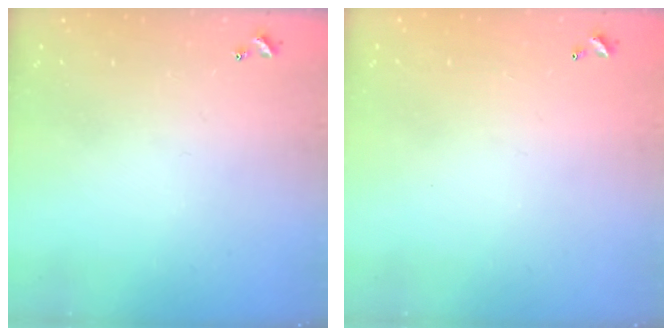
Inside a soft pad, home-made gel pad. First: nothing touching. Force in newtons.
{"total": 2.8, "press": 2.8, "slide": 0.1}